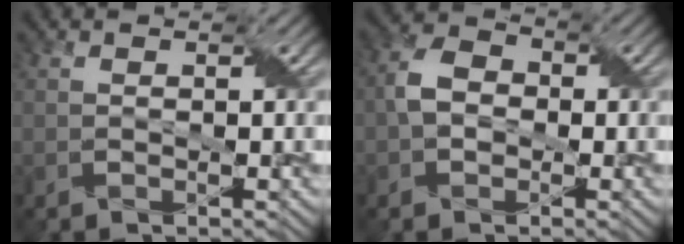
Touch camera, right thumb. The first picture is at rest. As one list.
[{"total": 4.2, "force": [-0.6, 3.3, 2.4], "torque": [-0.054, 0.008, -0.018]}]